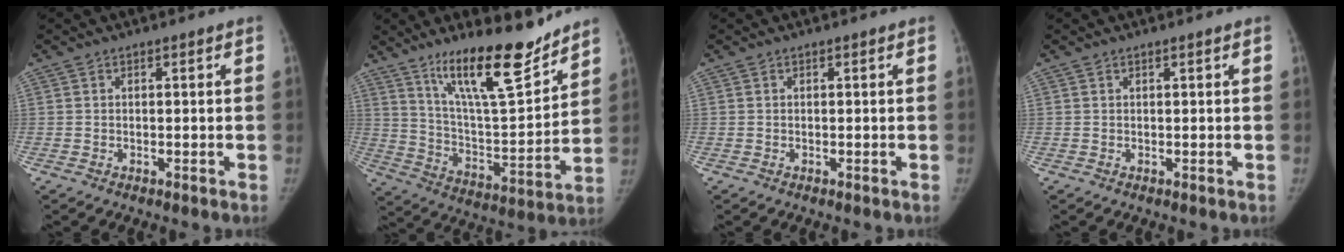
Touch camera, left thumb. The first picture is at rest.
{"total": 19.0, "force": [14.0, 4.3, 12.1], "torque": [-0.165, -0.092, 0.244]}
{"total": 0.0}
{"total": 0.0}